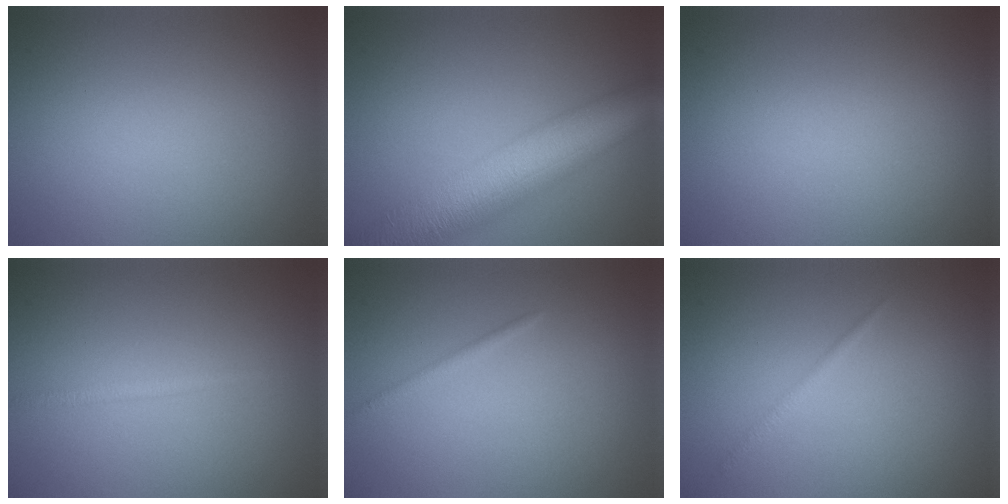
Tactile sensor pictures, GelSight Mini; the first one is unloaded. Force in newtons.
{"total": 11.5, "press": 11.5, "slide": 0.5}
{"total": 0.0}
{"total": 1.1, "press": 1.1, "slide": 0.1}
{"total": 0.8, "press": 0.8, "slide": 0.0}
{"total": 0.7, "press": 0.7, "slide": 0.1}